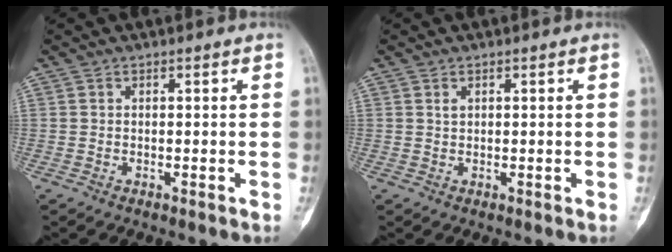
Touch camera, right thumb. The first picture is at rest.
{"total": 0.9, "force": [0.4, 0.6, 0.5], "torque": [-0.008, 0.001, 0.008]}